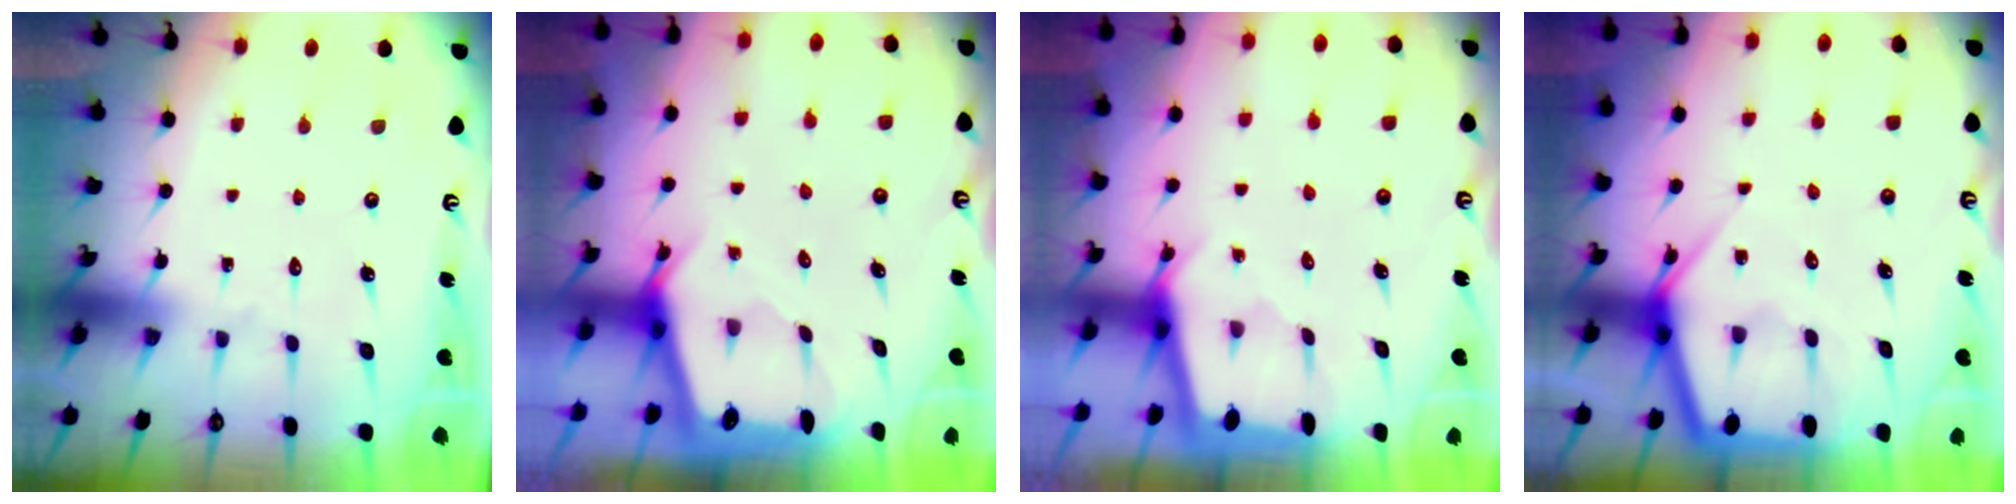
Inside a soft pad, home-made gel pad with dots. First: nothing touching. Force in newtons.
{"total": 2.3, "press": 2.3, "slide": 0.2}
{"total": 2.2, "press": 2.2, "slide": 0.3}
{"total": 6.0, "press": 6.0, "slide": 0.5}